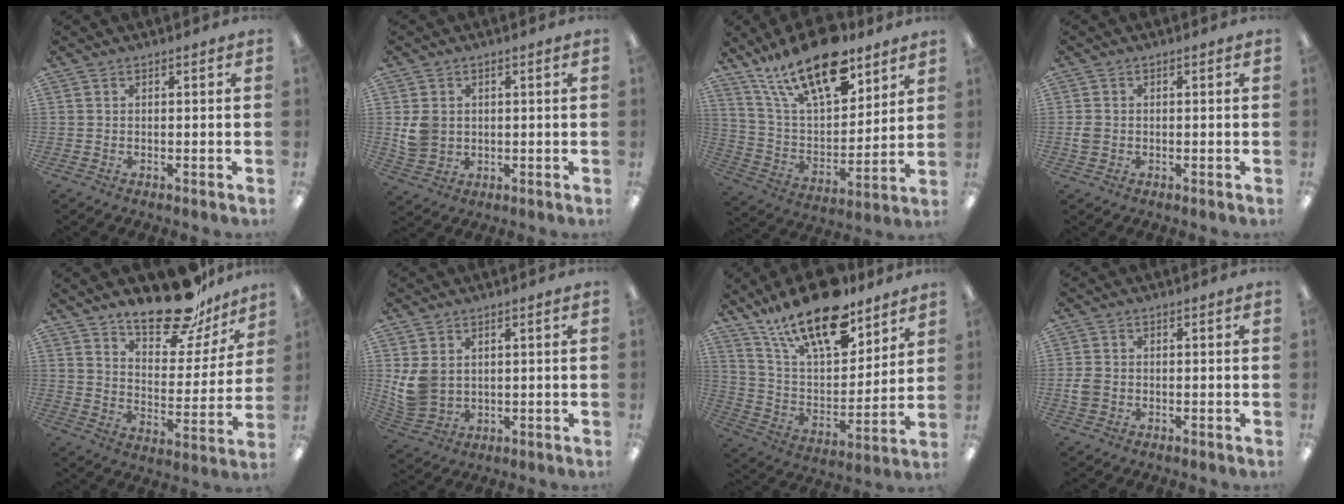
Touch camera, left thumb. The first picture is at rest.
{"total": 5.3, "force": [1.0, 4.7, 2.3], "torque": [-0.033, 0.006, 0.021]}
{"total": 21.0, "force": [14.7, 8.5, 12.2], "torque": [-0.235, -0.076, 0.257]}
{"total": 2.2, "force": [-0.3, 1.8, 1.1], "torque": [-0.020, 0.004, -0.005]}
{"total": 17.9, "force": [14.7, 6.4, 7.9], "torque": [-0.109, -0.106, 0.252]}
{"total": 7.2, "force": [1.9, 5.8, 3.9], "torque": [-0.089, -0.003, 0.040]}
{"total": 20.4, "force": [15.1, 7.8, 11.3], "torque": [-0.205, -0.085, 0.265]}
{"total": 3.5, "force": [-0.4, 2.9, 2.0], "torque": [-0.040, 0.005, -0.008]}